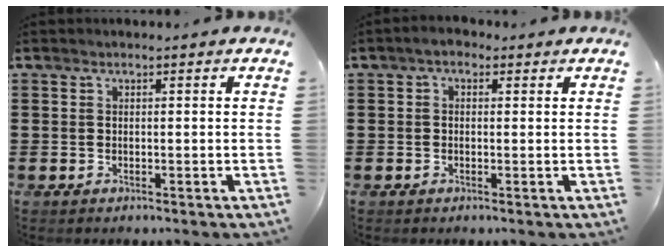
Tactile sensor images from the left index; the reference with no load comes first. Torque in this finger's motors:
{"motor_torque": [1.99, -0.09, 0.23, 0.05]}